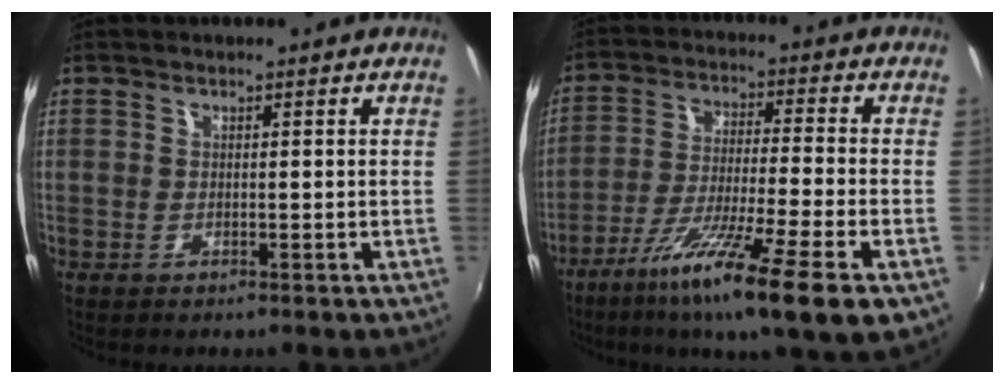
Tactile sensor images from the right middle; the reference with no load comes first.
{"total": 16.6, "force": [-9.2, 0.8, 13.8], "torque": [-0.251, -0.047, -0.160]}